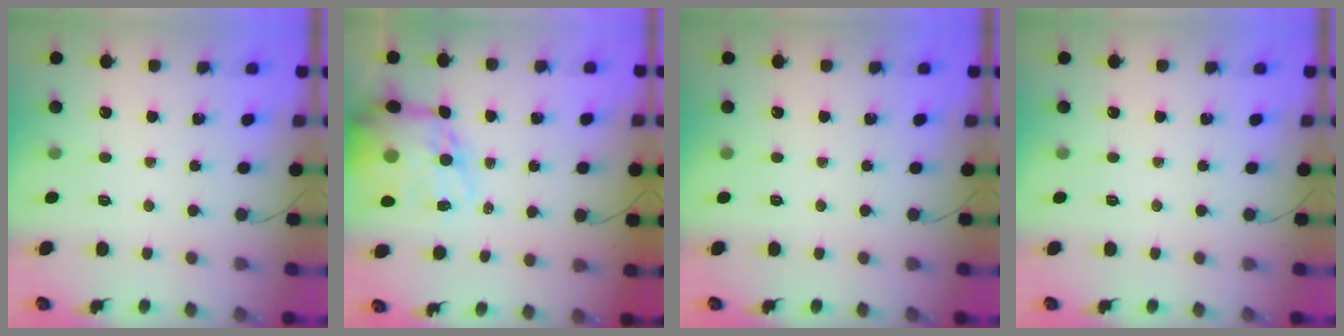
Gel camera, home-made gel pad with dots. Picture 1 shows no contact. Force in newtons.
{"total": 17.4, "press": 16.9, "slide": 4.2}
{"total": 0.0}
{"total": 0.0}